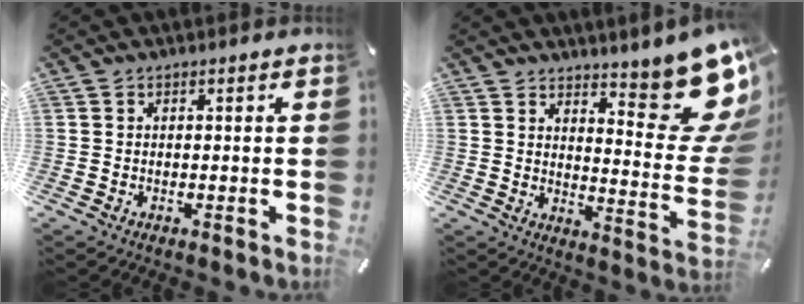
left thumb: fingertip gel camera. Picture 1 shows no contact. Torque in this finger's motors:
{"motor_torque": [1.84, 0.15, 0.84, -0.04, 0.13]}